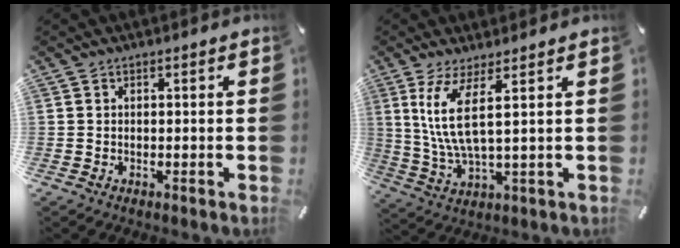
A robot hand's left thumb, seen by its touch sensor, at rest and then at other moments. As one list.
[{"total": 9.5, "force": [3.3, 2.2, 8.7], "torque": [-0.189, -0.008, 0.056]}]